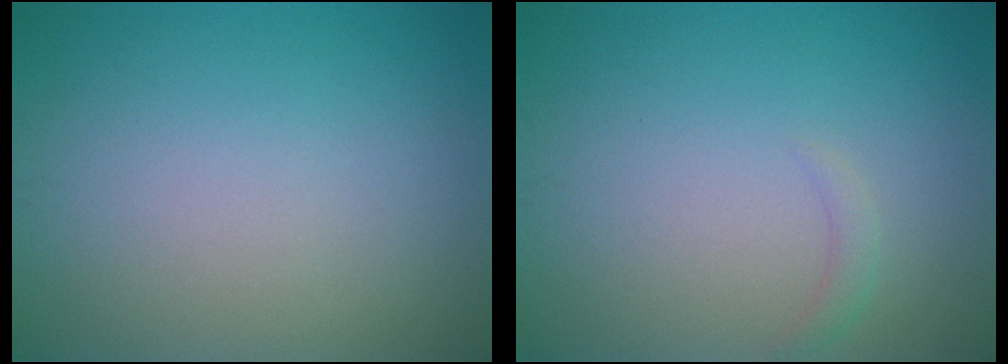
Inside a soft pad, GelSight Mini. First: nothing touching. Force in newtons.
{"total": 0.9, "press": 0.9, "slide": 0.2}